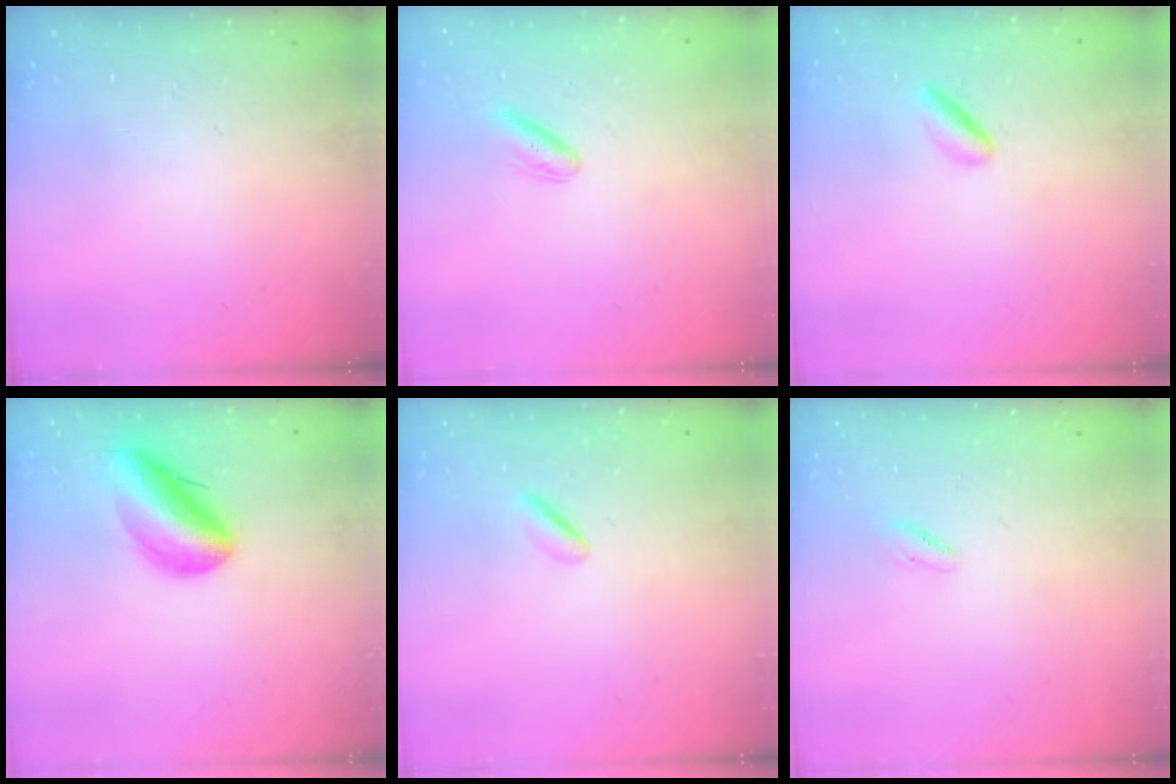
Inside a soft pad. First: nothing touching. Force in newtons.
{"total": 2.8, "press": 2.4, "slide": 1.4}
{"total": 2.0, "press": 2.0, "slide": 0.3}
{"total": 12.2, "press": 11.9, "slide": 2.3}
{"total": 0.9, "press": 0.6, "slide": 0.7}
{"total": 2.3, "press": 2.2, "slide": 0.7}